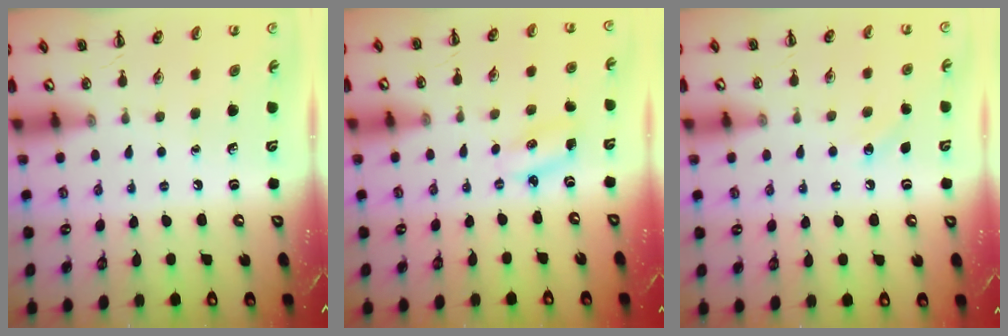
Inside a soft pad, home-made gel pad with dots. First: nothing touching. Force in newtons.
{"total": 2.8, "press": 2.8, "slide": 0.6}
{"total": 4.0, "press": 3.8, "slide": 1.1}